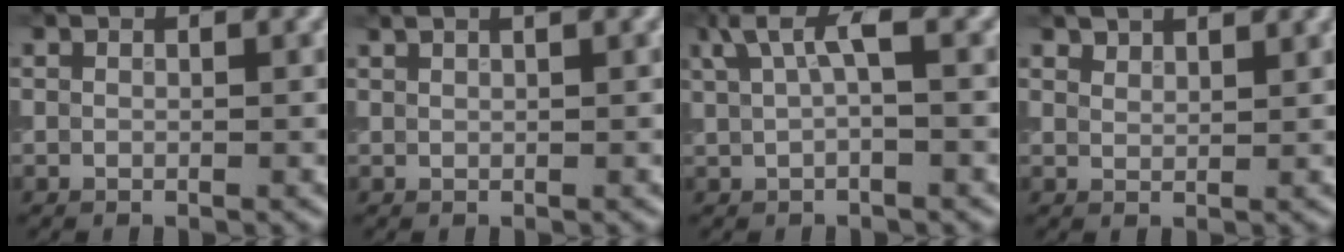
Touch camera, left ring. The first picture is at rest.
{"total": 1.4, "force": [0.9, 0.4, 0.9], "torque": [-0.006, 0.001, 0.003]}
{"total": 3.3, "force": [1.2, 0.8, 2.9], "torque": [-0.052, 0.006, 0.022]}
{"total": 2.8, "force": [2.6, 0.7, 0.9], "torque": [-0.011, -0.003, 0.041]}